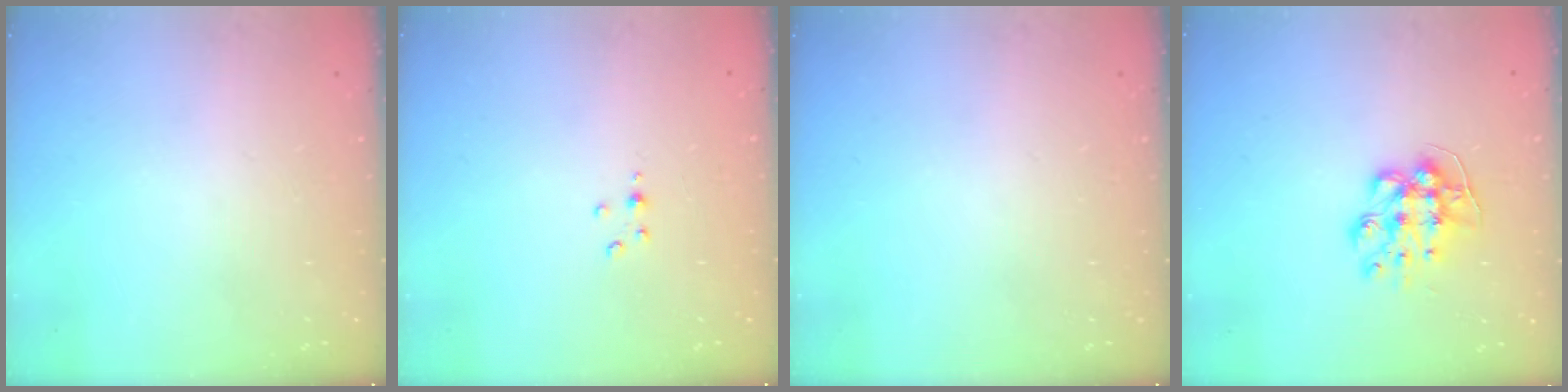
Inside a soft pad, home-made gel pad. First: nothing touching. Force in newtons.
{"total": 2.8, "press": 2.8, "slide": 0.3}
{"total": 0.0}
{"total": 10.7, "press": 10.7, "slide": 0.7}